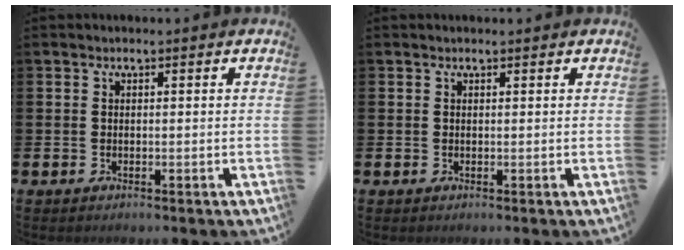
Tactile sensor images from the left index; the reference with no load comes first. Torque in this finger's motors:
{"motor_torque": [0.87, -1.26, -0.16, 0.03]}